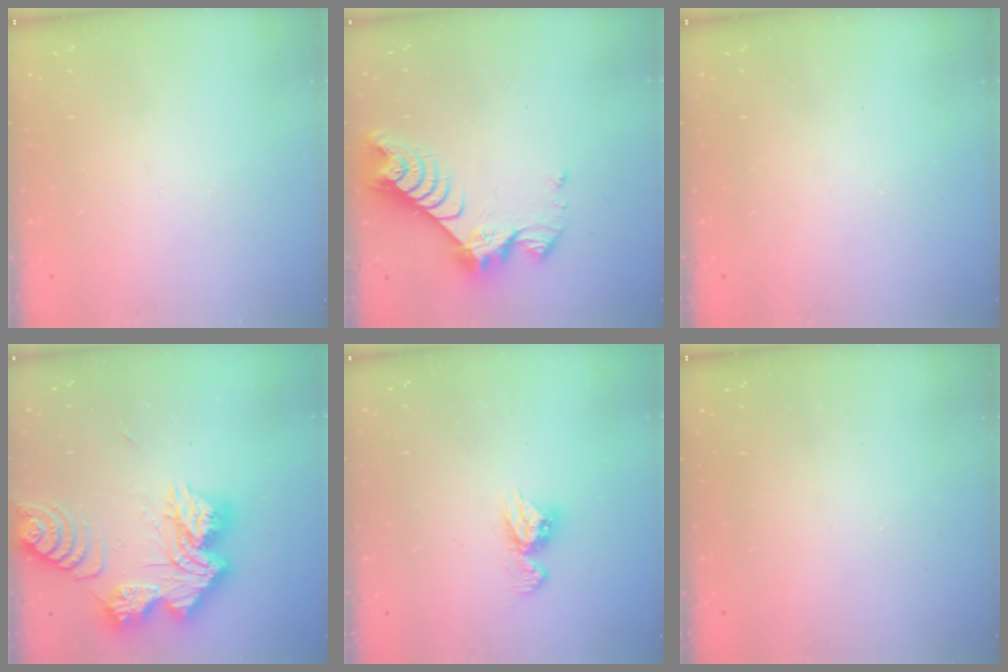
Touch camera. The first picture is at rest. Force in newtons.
{"total": 9.3, "press": 9.2, "slide": 0.8}
{"total": 0.0}
{"total": 22.4, "press": 22.3, "slide": 1.9}
{"total": 7.8, "press": 7.8, "slide": 0.6}
{"total": 0.0}